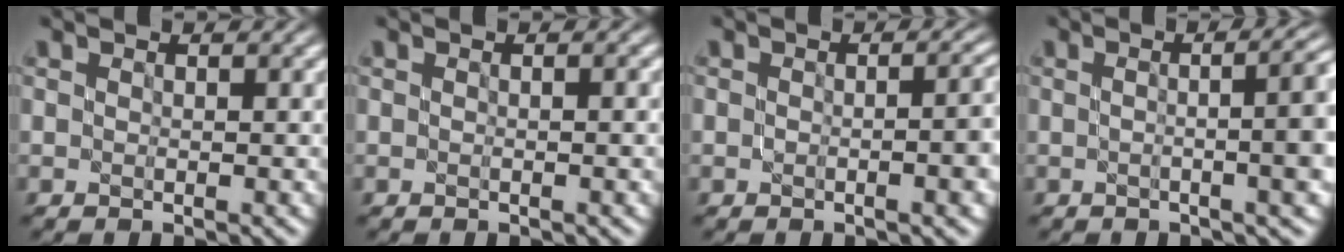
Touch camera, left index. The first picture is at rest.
{"total": 1.0, "force": [-0.2, 0.2, 1.0], "torque": [-0.014, -0.001, -0.004]}
{"total": 4.0, "force": [-0.8, 1.6, 3.6], "torque": [-0.039, -0.002, -0.008]}
{"total": 8.2, "force": [0.5, 3.0, 7.6], "torque": [-0.052, 0.023, -0.005]}